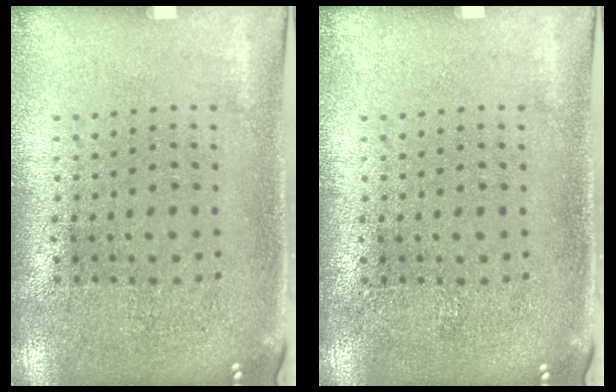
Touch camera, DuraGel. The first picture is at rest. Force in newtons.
{"total": 0.0}